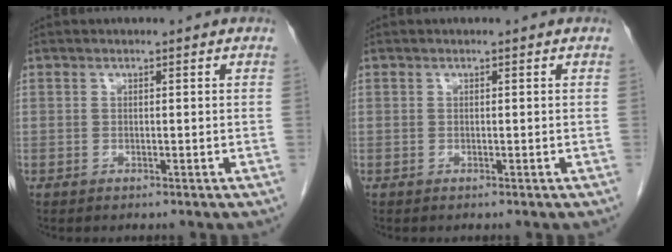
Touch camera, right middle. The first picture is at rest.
{"total": 0.0}